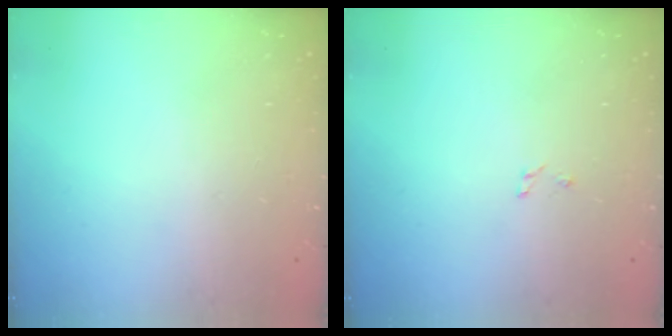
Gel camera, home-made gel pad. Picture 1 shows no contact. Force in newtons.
{"total": 1.5, "press": 1.5, "slide": 0.2}